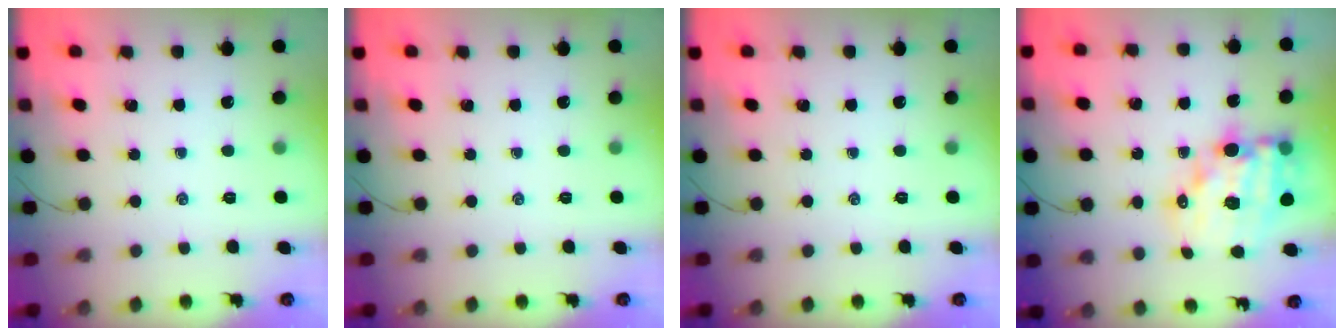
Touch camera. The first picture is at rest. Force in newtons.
{"total": 0.0}
{"total": 0.0}
{"total": 15.9, "press": 15.4, "slide": 3.8}